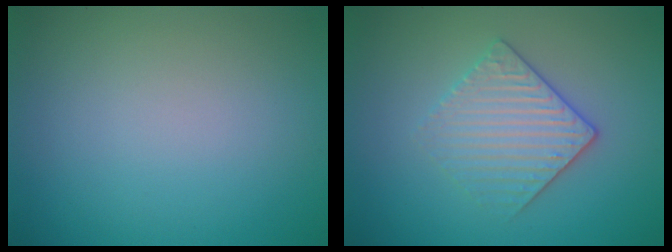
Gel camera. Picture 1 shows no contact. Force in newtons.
{"total": 3.4, "press": 3.2, "slide": 1.3}